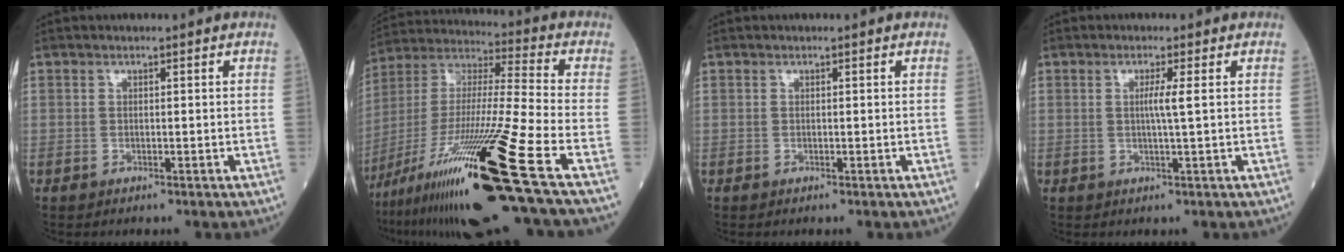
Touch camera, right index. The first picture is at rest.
{"total": 26.1, "force": [-14.0, -0.6, 22.0], "torque": [-0.401, -0.049, -0.256]}
{"total": 0.0}
{"total": 2.3, "force": [0.3, -0.6, 2.2], "torque": [-0.042, -0.002, 0.005]}